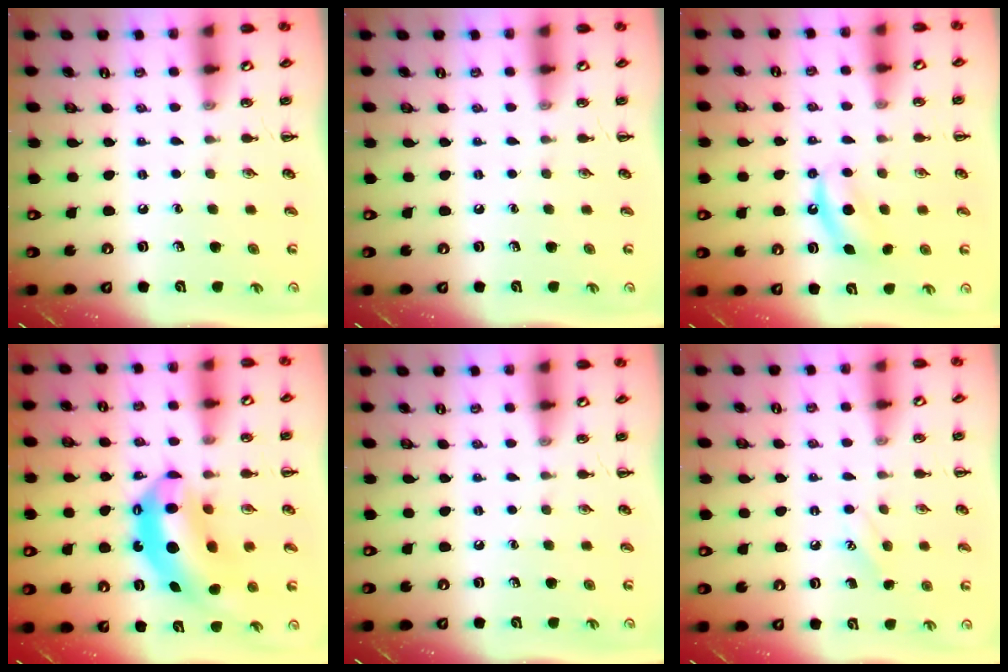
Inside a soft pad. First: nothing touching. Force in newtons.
{"total": 0.0}
{"total": 6.7, "press": 6.5, "slide": 1.6}
{"total": 13.6, "press": 13.1, "slide": 3.7}
{"total": 0.0}
{"total": 7.5, "press": 7.2, "slide": 2.2}